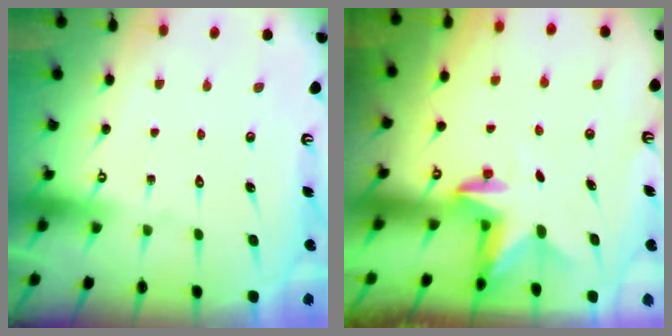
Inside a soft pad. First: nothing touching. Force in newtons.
{"total": 2.6, "press": 2.5, "slide": 0.4}